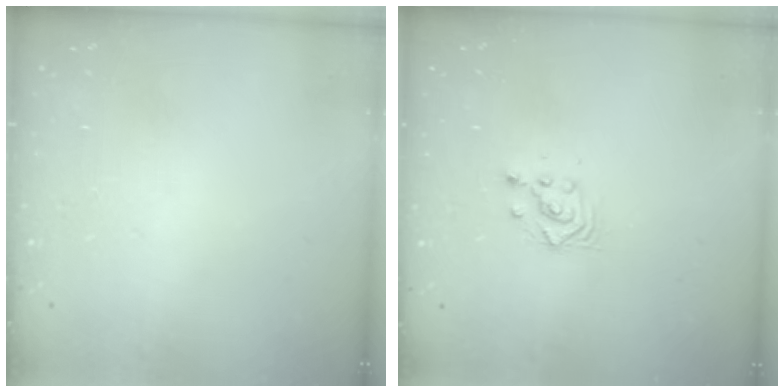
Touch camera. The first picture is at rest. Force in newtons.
{"total": 3.0, "press": 3.0, "slide": 0.1}